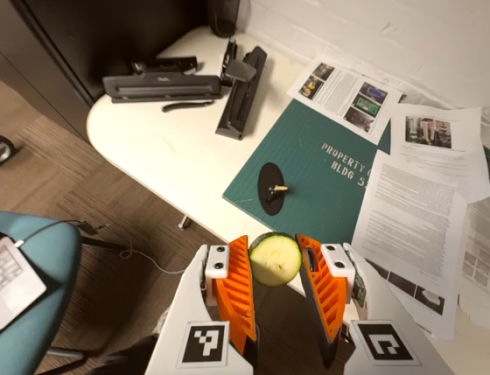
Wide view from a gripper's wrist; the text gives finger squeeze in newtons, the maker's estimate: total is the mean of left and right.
{"total": 10.7, "left": 10.5, "right": 10.9}